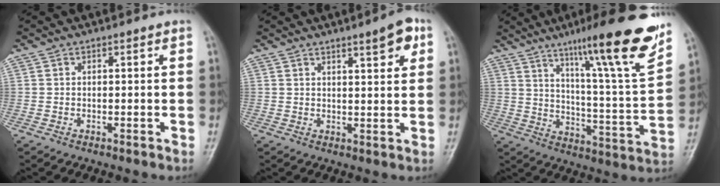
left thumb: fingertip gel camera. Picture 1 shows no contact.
{"total": 5.9, "force": [3.3, 1.4, 4.7], "torque": [-0.052, -0.014, 0.043]}
{"total": 21.8, "force": [14.0, 2.2, 16.5], "torque": [-0.218, -0.062, 0.215]}